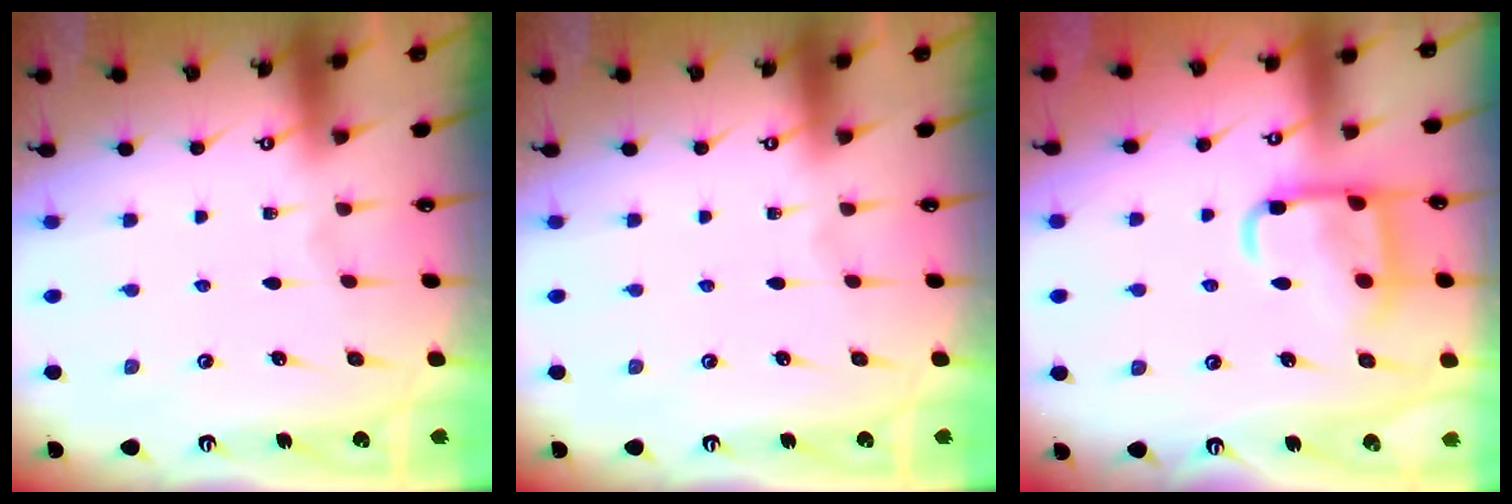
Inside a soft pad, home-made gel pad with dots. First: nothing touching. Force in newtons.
{"total": 0.0}
{"total": 12.6, "press": 12.6, "slide": 0.9}